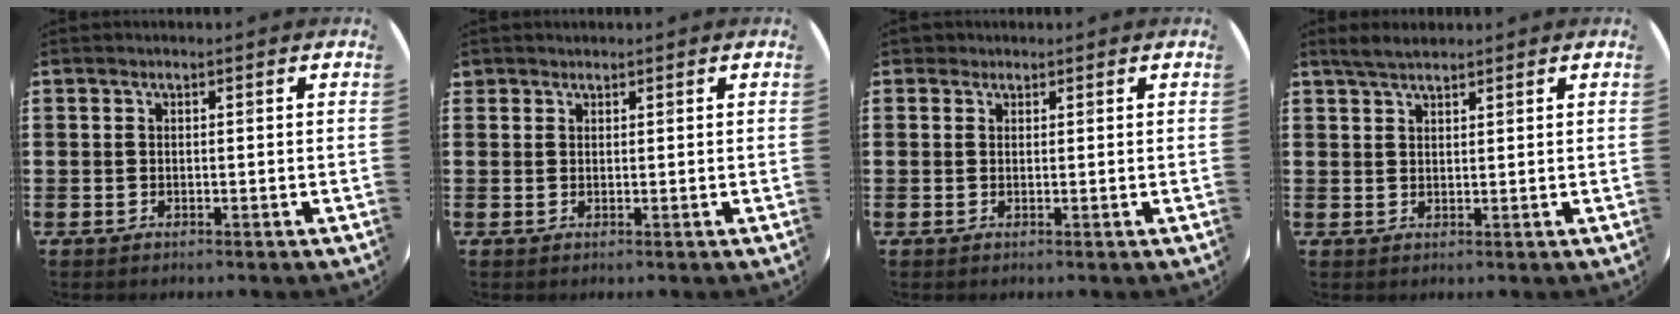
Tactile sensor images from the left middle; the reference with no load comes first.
{"total": 0.9, "force": [0.8, 0.3, -0.1], "torque": [0.001, 0.003, 0.017]}
{"total": 1.2, "force": [1.1, 0.6, 0.0], "torque": [0.006, 0.001, 0.019]}
{"total": 2.7, "force": [2.3, 0.6, 1.2], "torque": [-0.027, 0.005, 0.043]}